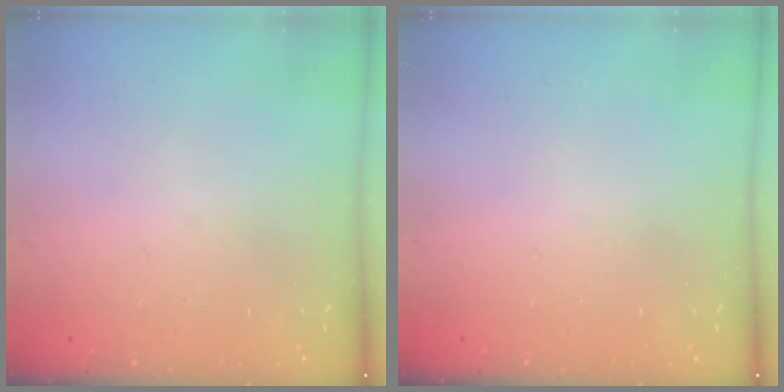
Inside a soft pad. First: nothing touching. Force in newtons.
{"total": 0.0}